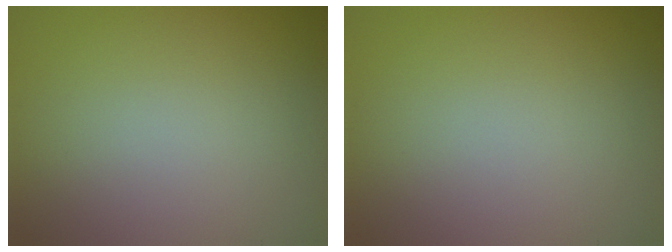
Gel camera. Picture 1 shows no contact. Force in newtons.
{"total": 0.0}